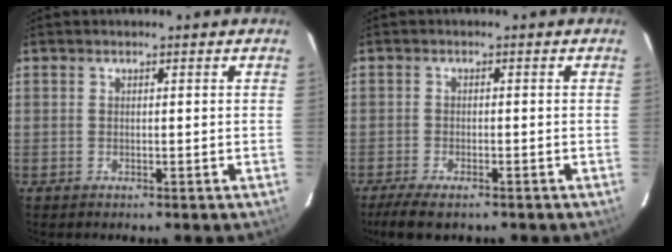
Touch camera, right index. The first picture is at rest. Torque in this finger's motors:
{"motor_torque": [0.39, -0.27, 0.20, 0.03]}